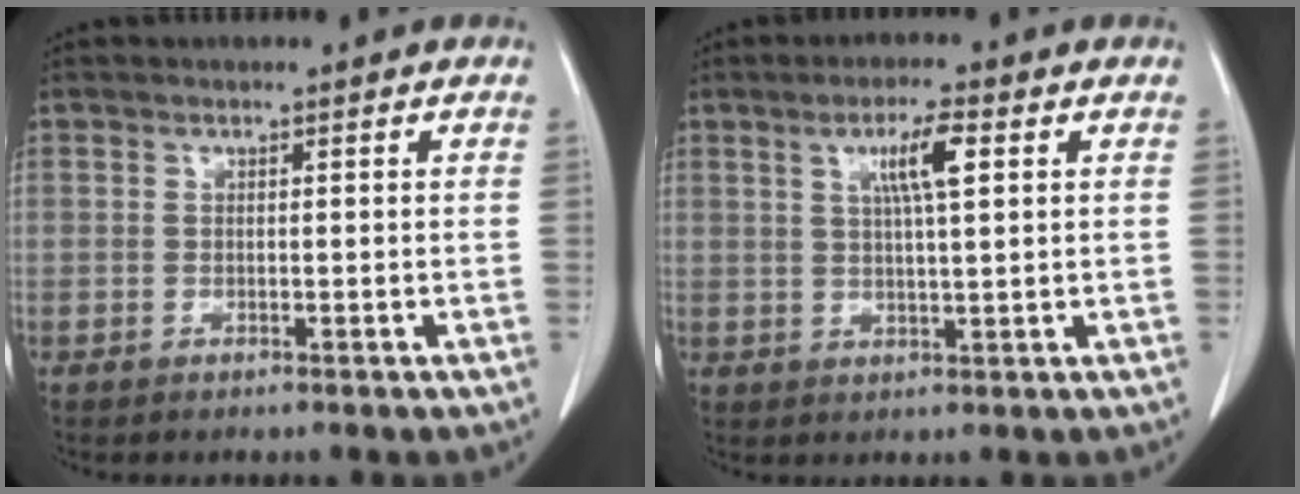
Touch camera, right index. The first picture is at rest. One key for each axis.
{"total": 5.7, "fx": 2.1, "fy": 0.4, "fz": 5.3, "tx": -0.094, "ty": 0.004, "tz": 0.036}